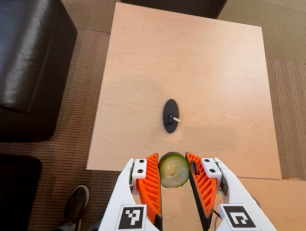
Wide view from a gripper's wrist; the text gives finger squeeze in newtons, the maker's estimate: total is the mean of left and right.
{"total": 9.8, "left": 10.2, "right": 9.4}